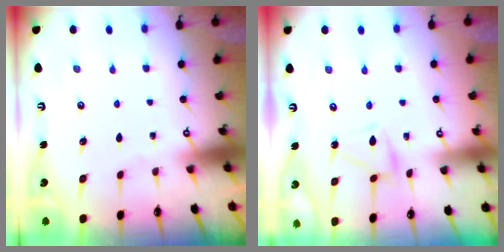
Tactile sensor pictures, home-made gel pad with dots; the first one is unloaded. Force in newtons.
{"total": 6.7, "press": 6.7, "slide": 0.3}